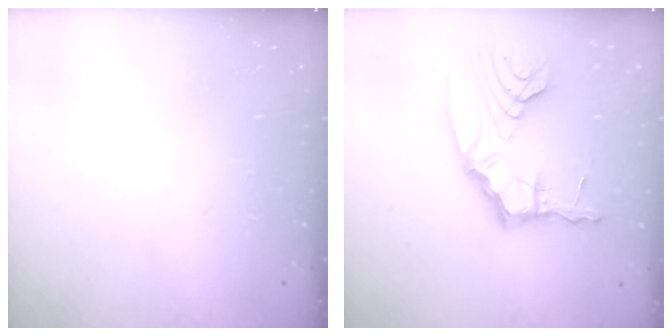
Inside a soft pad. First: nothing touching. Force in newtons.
{"total": 11.0, "press": 11.0, "slide": 0.6}